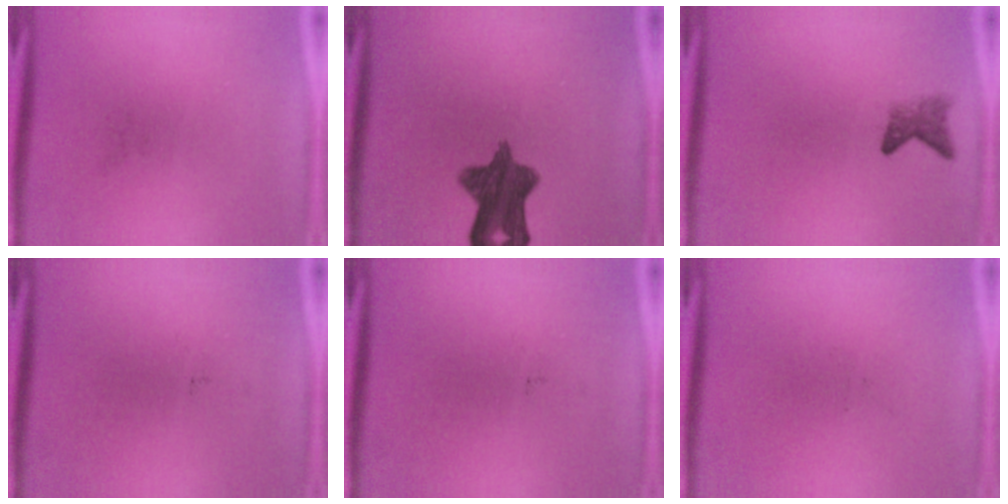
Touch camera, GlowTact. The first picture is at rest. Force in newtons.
{"total": 10.3}
{"total": 2.4}
{"total": 0.0}
{"total": 0.0}
{"total": 0.0}